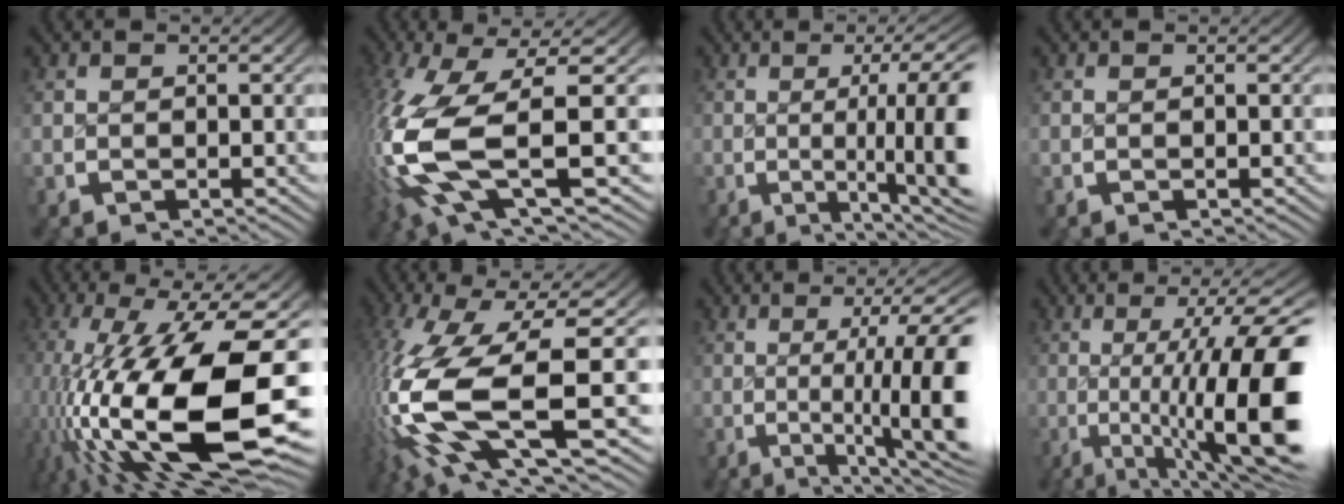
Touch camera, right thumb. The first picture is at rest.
{"total": 13.8, "force": [-0.4, 7.0, 11.9], "torque": [-0.292, -0.038, 0.017]}
{"total": 10.1, "force": [-1.2, 4.1, 9.2], "torque": [-0.142, -0.021, -0.012]}
{"total": 0.0}
{"total": 22.5, "force": [-2.9, 12.0, 18.8], "torque": [-0.382, -0.087, 0.018]}
{"total": 15.7, "force": [-1.0, 8.2, 13.4], "torque": [-0.313, -0.050, 0.022]}
{"total": 11.2, "force": [-1.3, 5.2, 9.8], "torque": [-0.169, -0.030, -0.009]}
{"total": 16.1, "force": [-2.1, 8.1, 13.7], "torque": [-0.240, -0.046, -0.007]}